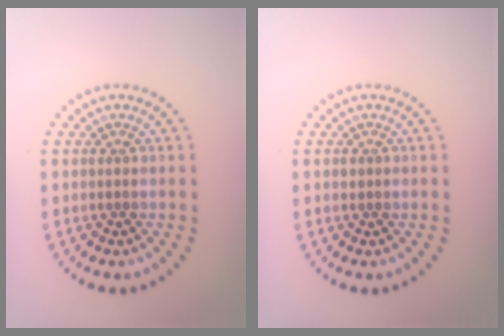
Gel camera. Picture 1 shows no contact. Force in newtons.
{"total": 0.6, "press": 0.5, "slide": 0.3}